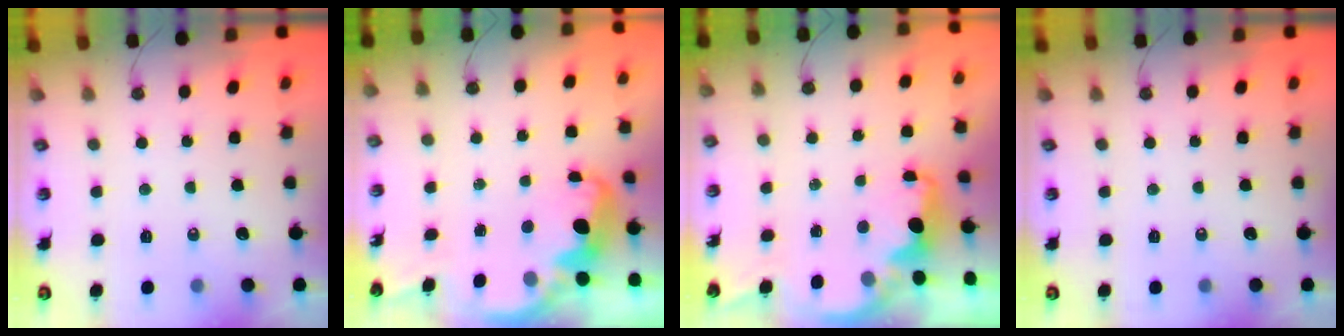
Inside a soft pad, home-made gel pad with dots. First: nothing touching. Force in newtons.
{"total": 3.4, "press": 3.3, "slide": 0.7}
{"total": 2.3, "press": 2.1, "slide": 0.8}
{"total": 0.0}